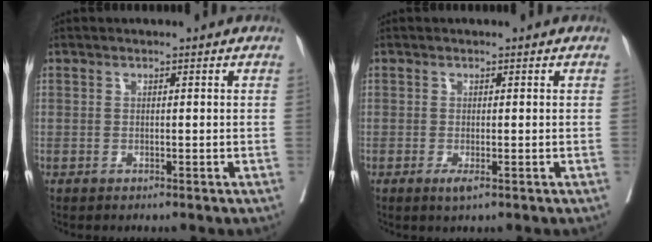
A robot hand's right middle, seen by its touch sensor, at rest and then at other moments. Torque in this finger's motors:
{"motor_torque": [0.50, -0.24, 0.09, 0.02]}